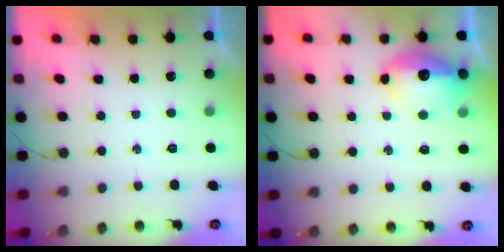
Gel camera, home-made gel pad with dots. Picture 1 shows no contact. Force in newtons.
{"total": 13.0, "press": 13.0, "slide": 1.1}